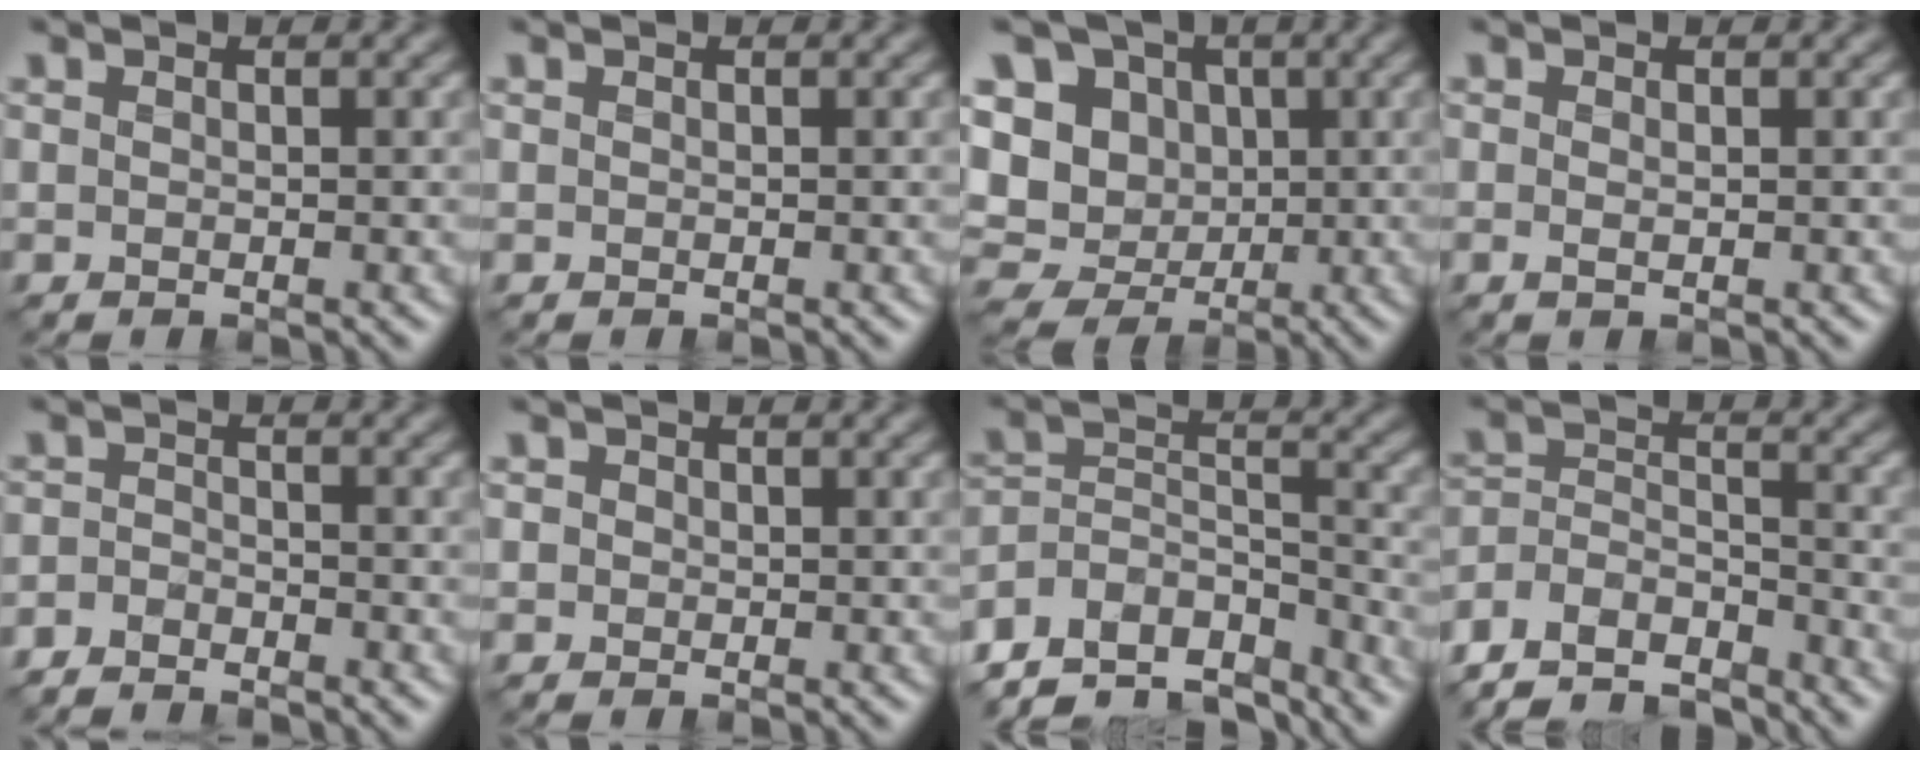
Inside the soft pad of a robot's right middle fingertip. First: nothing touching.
{"total": 0.0}
{"total": 11.9, "force": [1.8, 10.6, 5.0], "torque": [-0.127, 0.025, 0.013]}
{"total": 0.9, "force": [-0.1, 0.3, 0.8], "torque": [-0.021, 0.000, -0.002]}
{"total": 2.5, "force": [-2.4, 0.5, 0.3], "torque": [-0.006, 0.001, -0.054]}
{"total": 1.2, "force": [0.2, 1.1, 0.4], "torque": [0.004, 0.006, -0.006]}
{"total": 10.7, "force": [-9.2, 4.3, 3.3], "torque": [-0.059, 0.024, -0.145]}
{"total": 7.9, "force": [-6.9, 2.9, 2.7], "torque": [-0.054, 0.002, -0.136]}